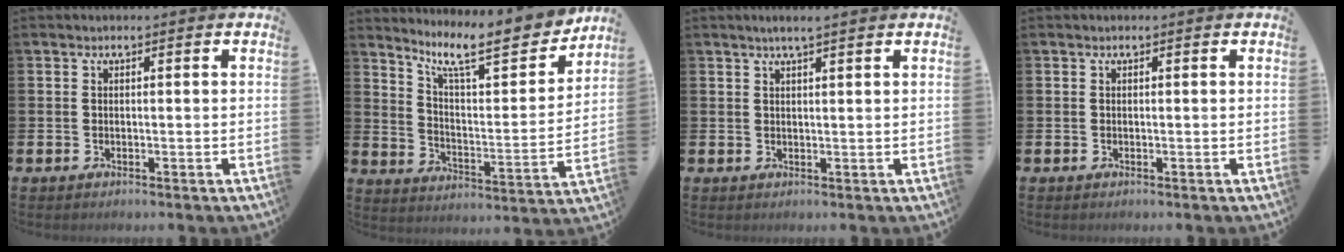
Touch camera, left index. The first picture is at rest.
{"total": 11.7, "force": [10.0, 2.6, 5.6], "torque": [-0.116, -0.067, 0.169]}
{"total": 2.0, "force": [1.6, 0.0, 1.1], "torque": [-0.021, 0.001, 0.029]}
{"total": 0.0}